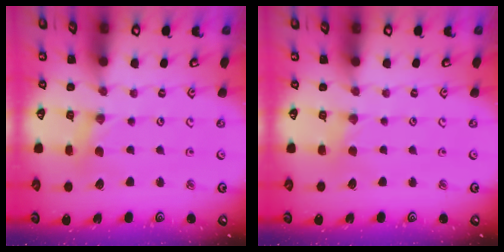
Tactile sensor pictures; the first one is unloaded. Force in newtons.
{"total": 1.8, "press": 1.8, "slide": 0.4}